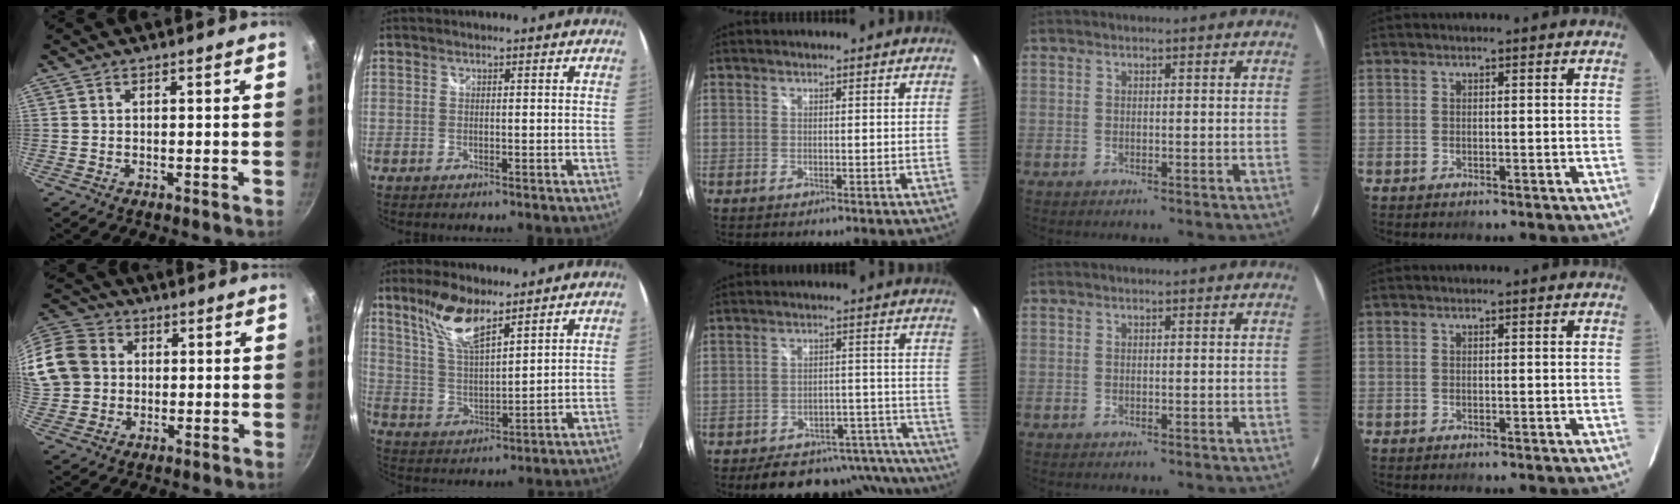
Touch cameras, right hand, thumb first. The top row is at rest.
{"thumb": {"total": 21.0, "force": [3.0, 18.2, 10.1], "torque": [-0.245, 0.046, 0.051]}, "index": {"total": 10.4, "force": [7.3, 3.0, 6.8], "torque": [-0.132, 0.007, 0.147]}, "middle": {"total": 21.7, "force": [-19.5, 7.5, 6.2], "torque": [-0.095, 0.046, -0.225]}}